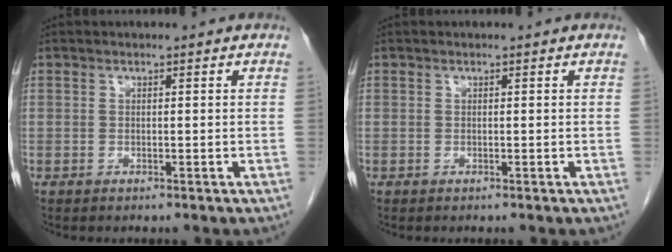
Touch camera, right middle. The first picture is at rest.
{"total": 0.0}